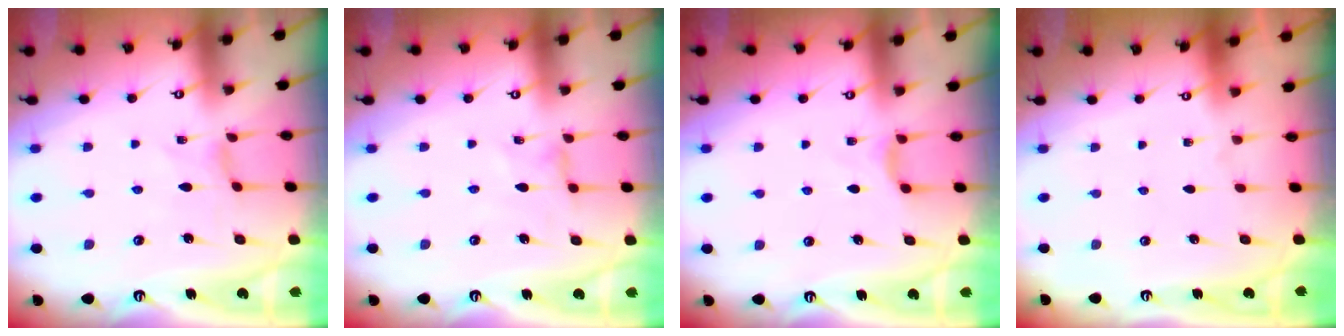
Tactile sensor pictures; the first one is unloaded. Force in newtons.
{"total": 0.0}
{"total": 4.0, "press": 3.9, "slide": 0.7}
{"total": 0.0}